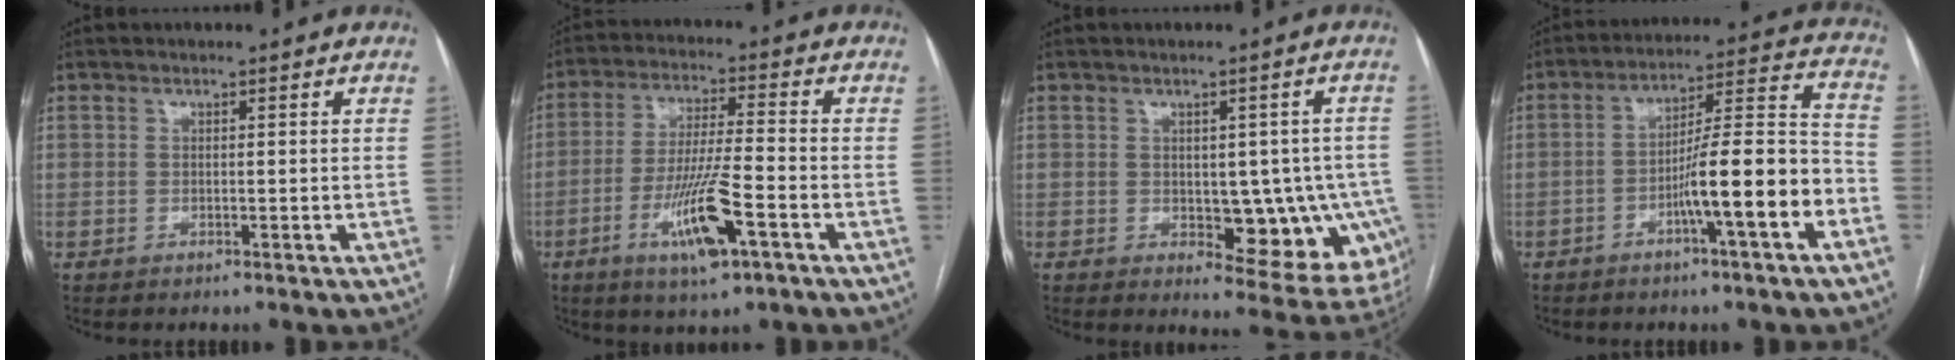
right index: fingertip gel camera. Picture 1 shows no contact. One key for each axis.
{"total": 11.1, "fx": -4.9, "fy": 1.1, "fz": 10.0, "tx": -0.189, "ty": -0.012, "tz": -0.084}
{"total": 11.6, "fx": -1.8, "fy": 5.8, "fz": 9.9, "tx": -0.095, "ty": 0.012, "tz": -0.006}
{"total": 13.2, "fx": -5.2, "fy": 0.3, "fz": 12.1, "tx": -0.186, "ty": 0.018, "tz": -0.082}